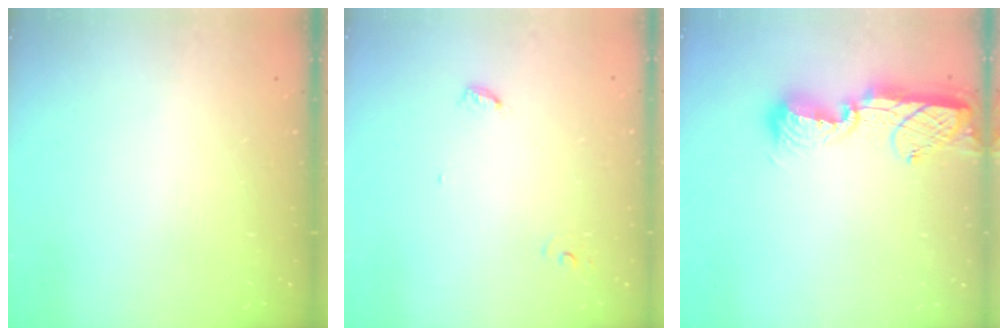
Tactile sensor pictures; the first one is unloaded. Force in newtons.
{"total": 4.0, "press": 4.0, "slide": 0.3}
{"total": 11.5, "press": 11.5, "slide": 0.7}